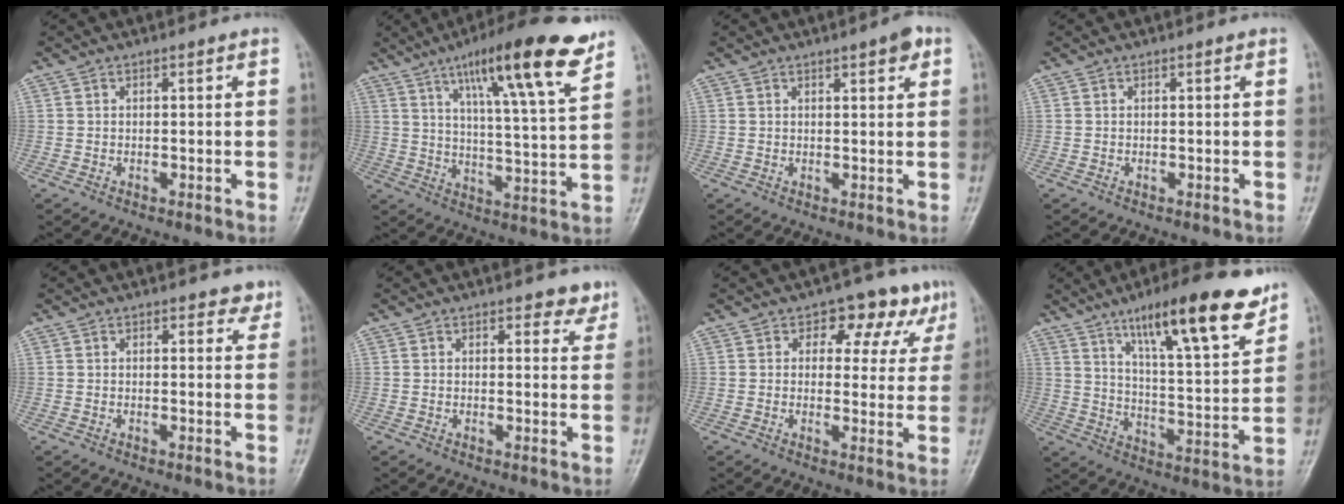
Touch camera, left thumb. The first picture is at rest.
{"total": 18.5, "force": [11.2, 2.7, 14.4], "torque": [-0.205, -0.048, 0.174]}
{"total": 3.2, "force": [1.8, 0.9, 2.5], "torque": [-0.027, -0.006, 0.022]}
{"total": 0.0}
{"total": 2.5, "force": [1.8, 1.4, 0.9], "torque": [0.014, -0.008, 0.018]}
{"total": 3.4, "force": [2.6, 1.7, 1.4], "torque": [0.010, -0.015, 0.028]}
{"total": 9.2, "force": [5.1, 6.0, 4.7], "torque": [-0.005, -0.016, 0.053]}
{"total": 19.0, "force": [12.3, 4.3, 13.9], "torque": [-0.185, -0.059, 0.197]}